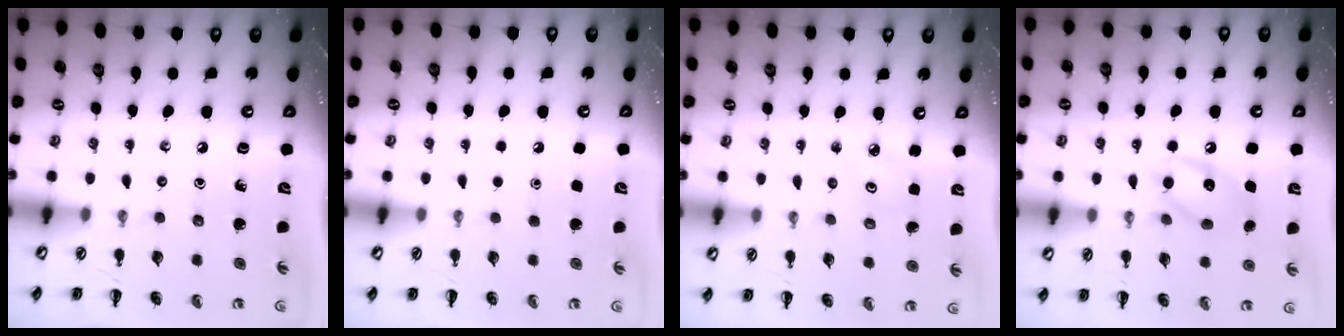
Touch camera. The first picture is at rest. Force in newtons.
{"total": 1.7, "press": 1.7, "slide": 0.1}
{"total": 2.2, "press": 2.2, "slide": 0.5}
{"total": 11.3, "press": 11.3, "slide": 0.8}